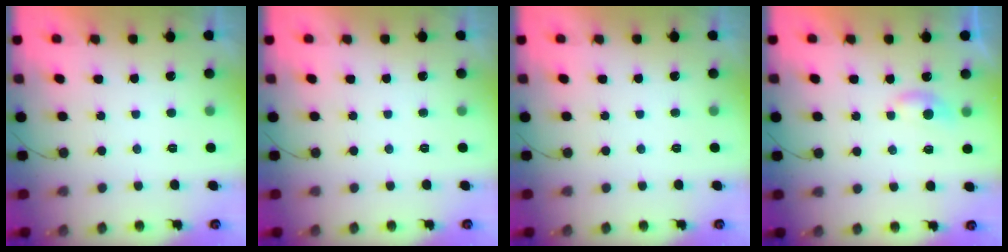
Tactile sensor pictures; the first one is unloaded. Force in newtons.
{"total": 0.0}
{"total": 0.0}
{"total": 5.3, "press": 5.2, "slide": 0.6}